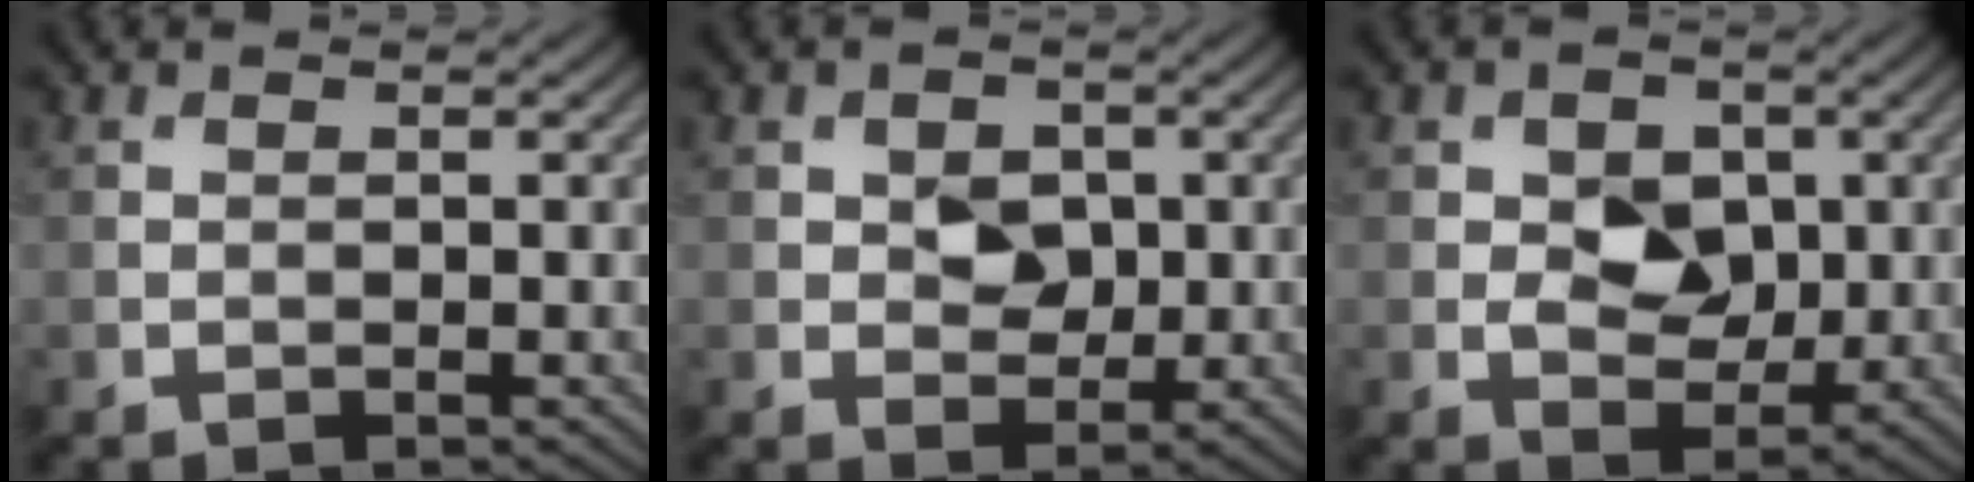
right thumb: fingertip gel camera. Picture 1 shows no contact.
{"total": 3.7, "force": [0.4, 2.9, 2.3], "torque": [-0.040, -0.003, -0.004]}
{"total": 4.9, "force": [0.4, 3.7, 3.1], "torque": [-0.056, -0.008, 0.004]}